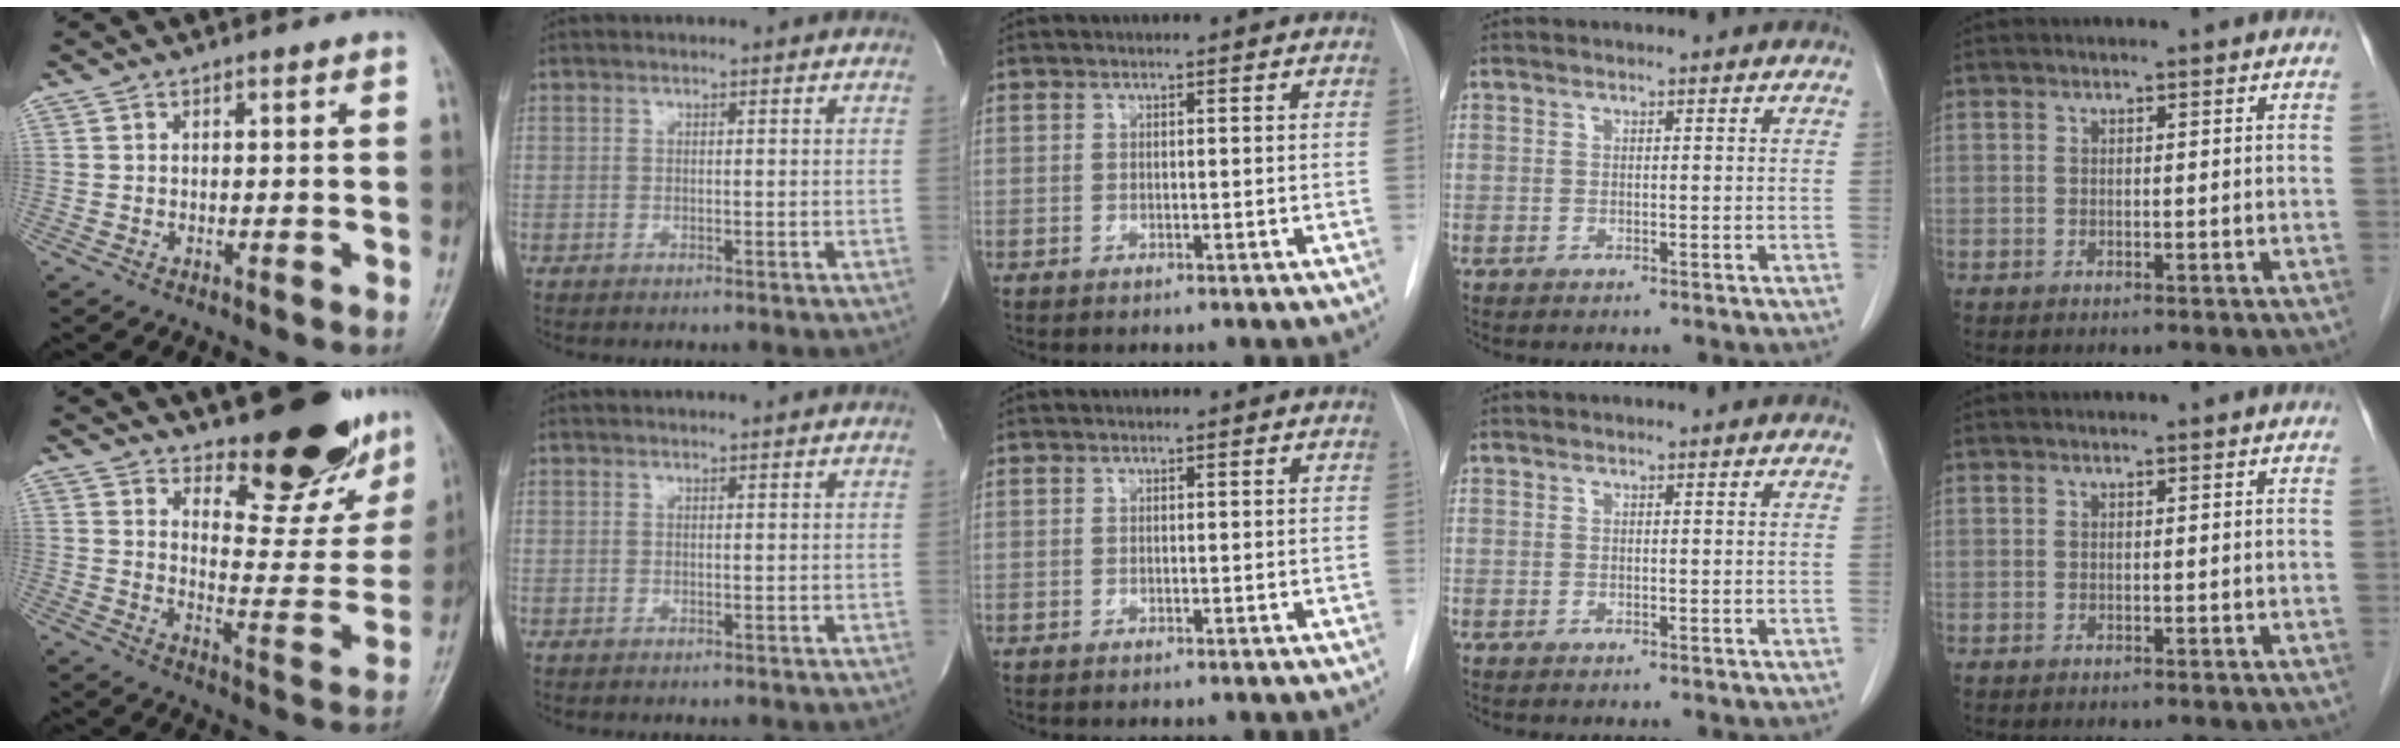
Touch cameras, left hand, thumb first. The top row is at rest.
{"thumb": {"total": 19.7, "force": [15.6, 6.4, 10.1], "torque": [-0.093, -0.130, 0.210]}, "index": {"total": 1.3, "force": [1.3, -0.2, 0.4], "torque": [-0.002, 0.007, 0.020]}}